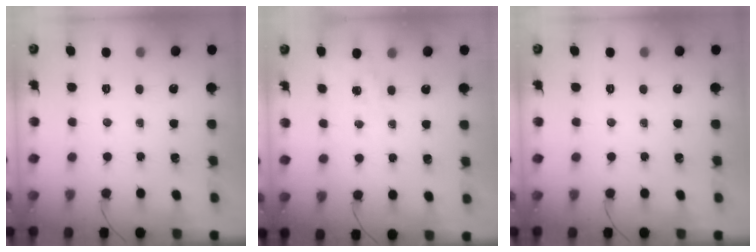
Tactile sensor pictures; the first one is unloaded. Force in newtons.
{"total": 1.5, "press": 1.1, "slide": 1.1}
{"total": 0.0}